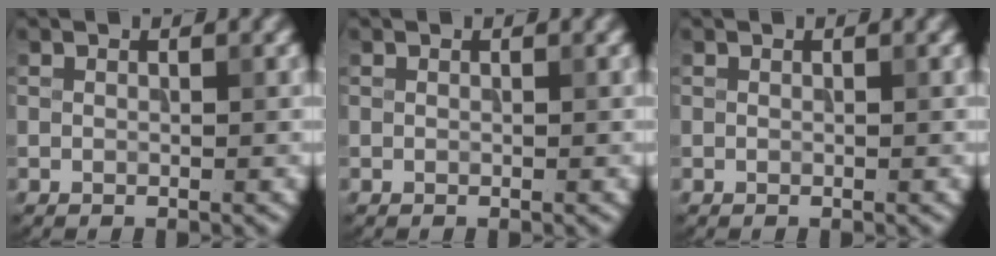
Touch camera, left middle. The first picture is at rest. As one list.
[{"total": 0.0}, {"total": 0.0}]